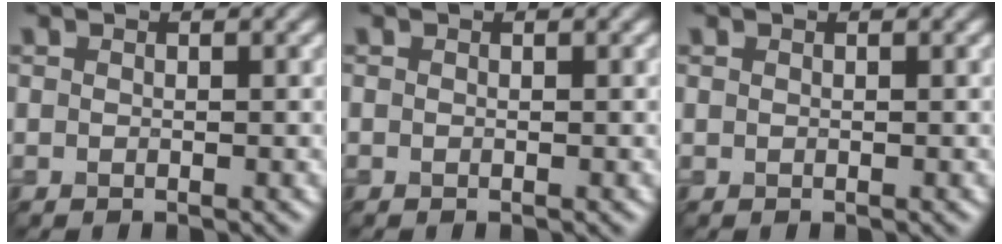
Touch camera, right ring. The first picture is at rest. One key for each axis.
{"total": 0.0}
{"total": 0.0}